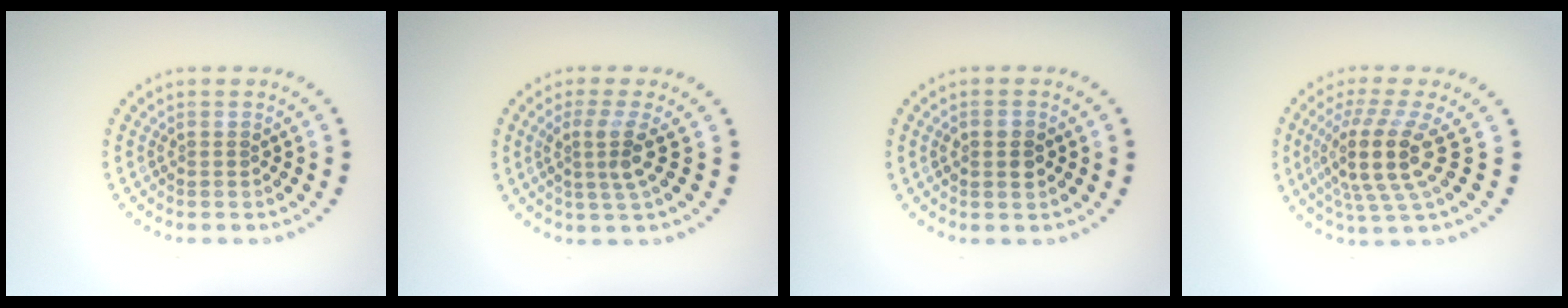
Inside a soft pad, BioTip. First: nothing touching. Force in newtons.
{"total": 2.7, "press": 2.0, "slide": 1.9}
{"total": 1.8, "press": 1.8, "slide": 0.1}
{"total": 4.9, "press": 3.7, "slide": 3.3}